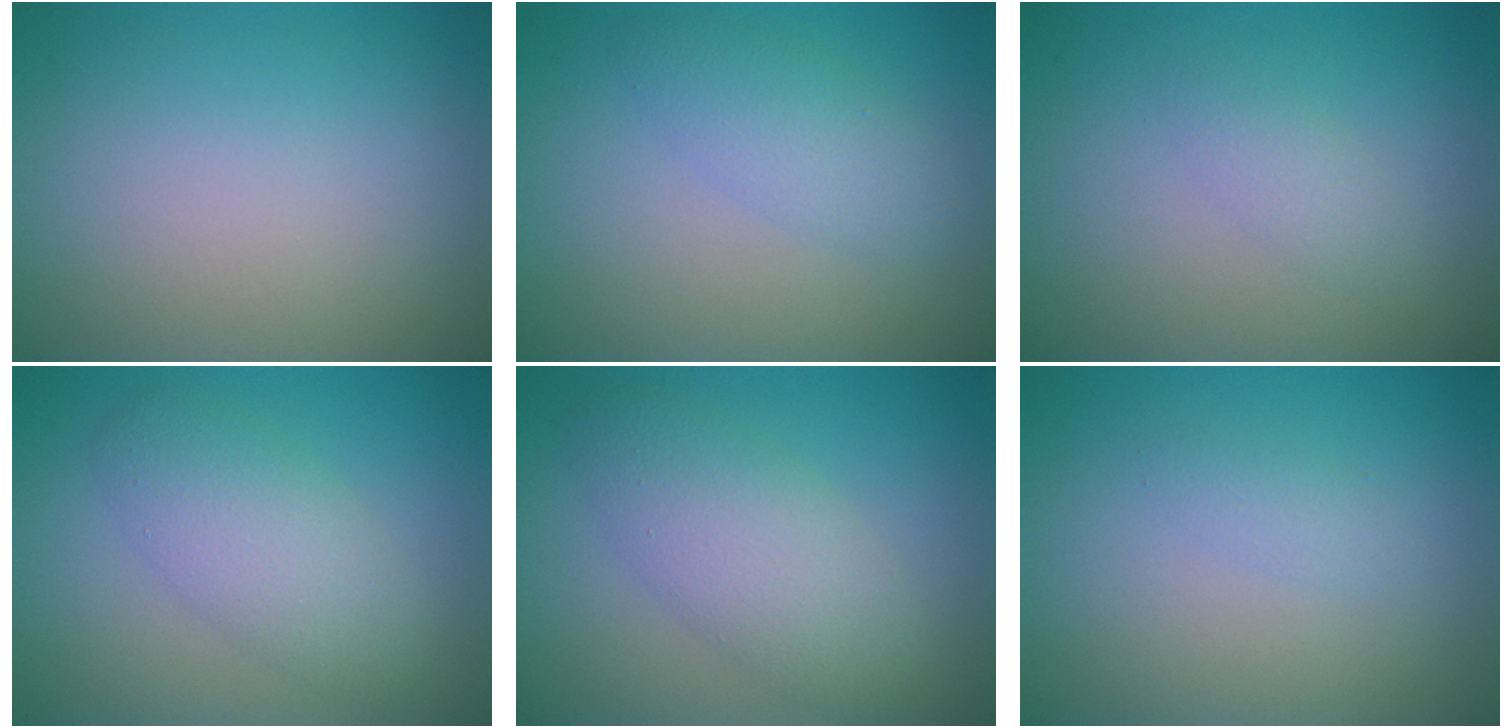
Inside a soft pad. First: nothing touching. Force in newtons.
{"total": 2.7, "press": 2.7, "slide": 0.0}
{"total": 1.4, "press": 1.4, "slide": 0.1}
{"total": 4.1, "press": 4.0, "slide": 0.4}
{"total": 4.7, "press": 4.7, "slide": 0.0}
{"total": 1.0, "press": 1.0, "slide": 0.0}